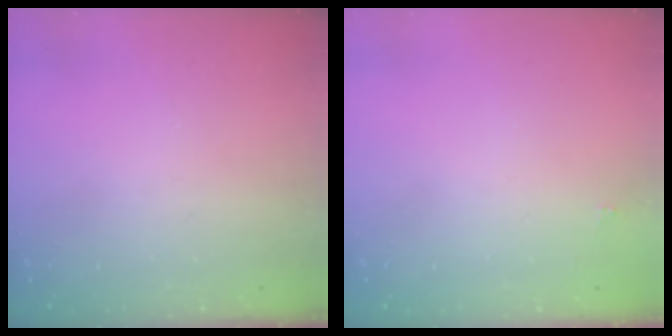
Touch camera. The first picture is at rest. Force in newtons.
{"total": 1.8, "press": 1.7, "slide": 0.1}